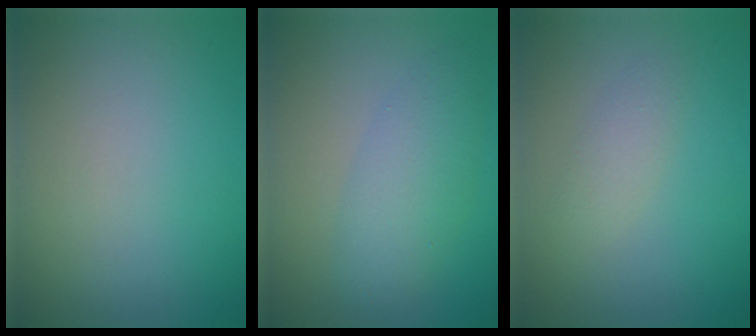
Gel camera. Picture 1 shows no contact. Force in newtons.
{"total": 3.9, "press": 3.9, "slide": 0.1}
{"total": 1.6, "press": 1.6, "slide": 0.1}